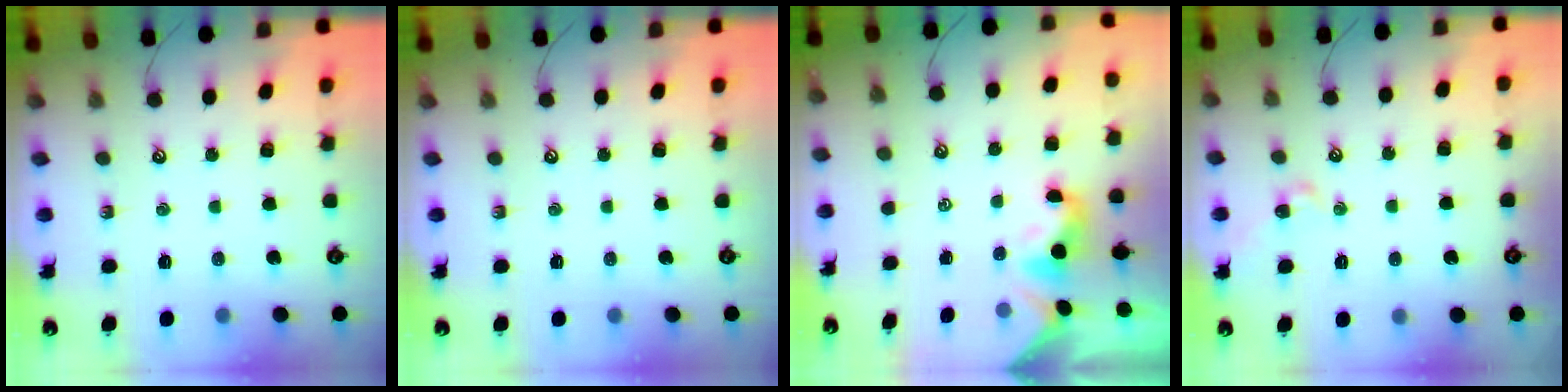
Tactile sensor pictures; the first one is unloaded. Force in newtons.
{"total": 0.0}
{"total": 2.1, "press": 2.1, "slide": 0.5}
{"total": 2.1, "press": 2.0, "slide": 0.6}